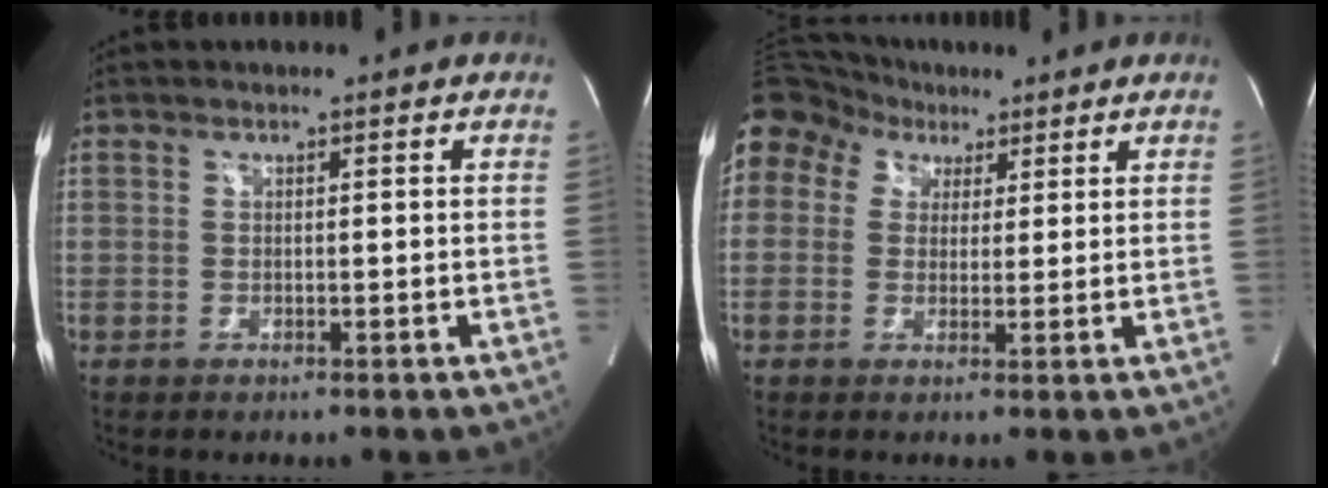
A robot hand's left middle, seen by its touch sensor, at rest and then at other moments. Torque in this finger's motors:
{"motor_torque": [2.14, -0.01, 1.05, 0.21]}